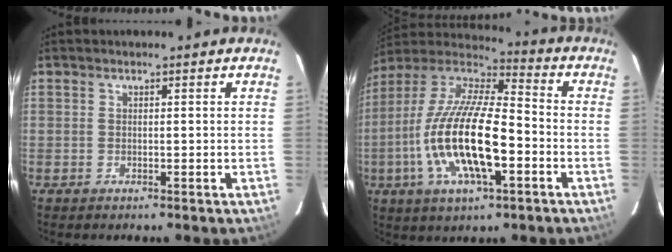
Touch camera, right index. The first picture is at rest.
{"total": 20.8, "force": [-5.4, 6.8, 18.9], "torque": [-0.377, -0.015, -0.106]}